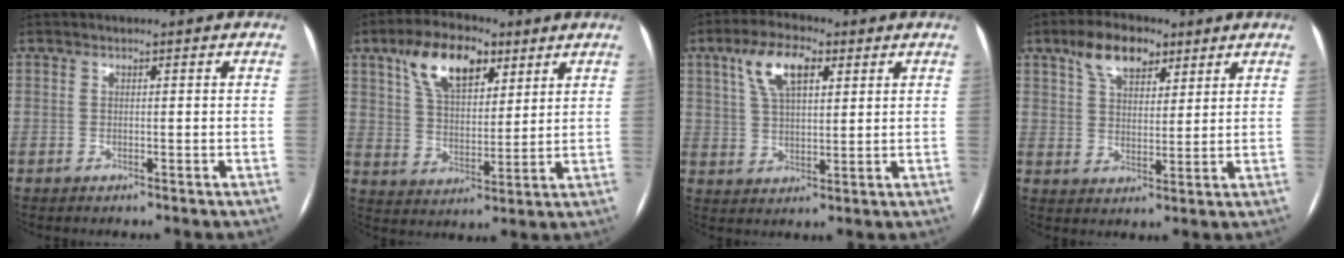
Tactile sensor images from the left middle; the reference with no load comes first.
{"total": 11.7, "force": [6.4, 5.6, 8.0], "torque": [-0.149, 0.025, 0.120]}
{"total": 8.7, "force": [4.0, 3.5, 6.8], "torque": [-0.135, 0.019, 0.076]}
{"total": 8.2, "force": [5.1, 4.1, 4.9], "torque": [-0.091, 0.021, 0.093]}